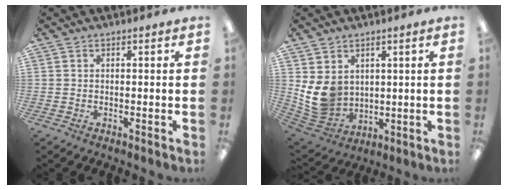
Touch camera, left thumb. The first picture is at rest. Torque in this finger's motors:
{"motor_torque": [1.32, 1.29, 0.94, -1.06, 0.08]}